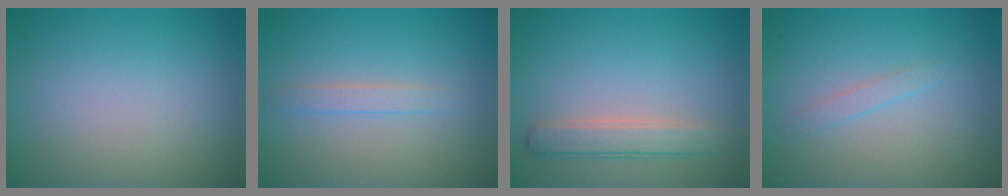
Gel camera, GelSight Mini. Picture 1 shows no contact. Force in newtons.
{"total": 1.3, "press": 1.3, "slide": 0.0}
{"total": 2.8, "press": 2.8, "slide": 0.1}
{"total": 0.9, "press": 0.9, "slide": 0.2}